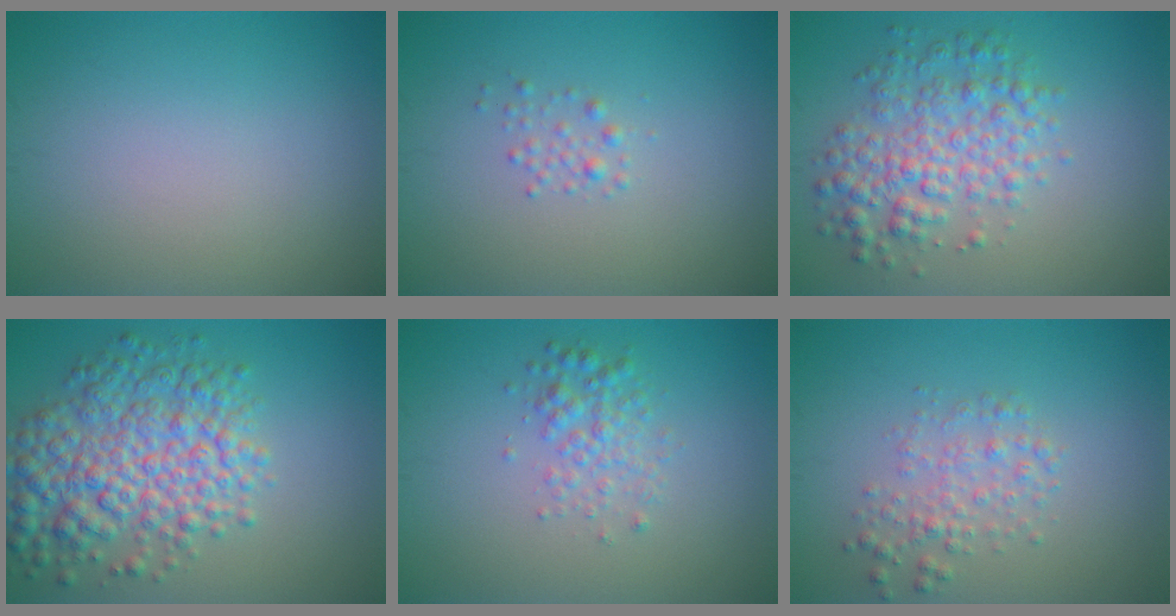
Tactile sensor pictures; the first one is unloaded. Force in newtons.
{"total": 1.1, "press": 1.1, "slide": 0.1}
{"total": 4.9, "press": 4.9, "slide": 0.1}
{"total": 7.5, "press": 7.5, "slide": 0.1}
{"total": 2.3, "press": 2.3, "slide": 0.1}
{"total": 2.3, "press": 2.3, "slide": 0.0}